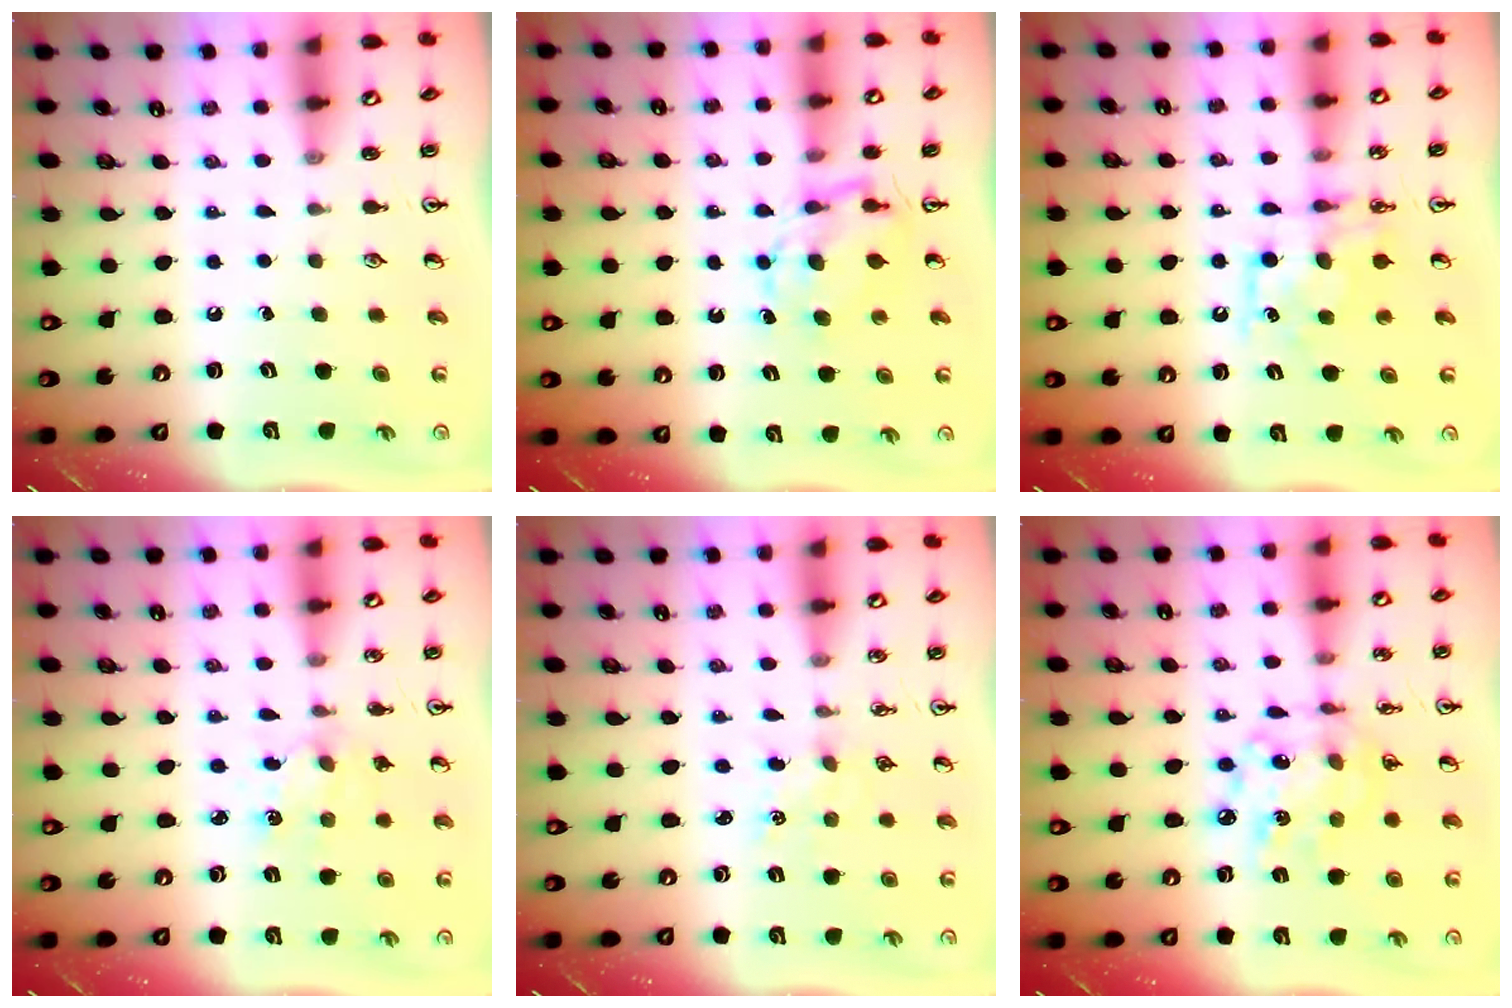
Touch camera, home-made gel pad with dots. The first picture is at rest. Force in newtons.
{"total": 6.2, "press": 6.1, "slide": 0.6}
{"total": 8.2, "press": 8.2, "slide": 0.1}
{"total": 4.1, "press": 4.1, "slide": 0.6}
{"total": 2.6, "press": 2.6, "slide": 0.4}
{"total": 11.2, "press": 11.1, "slide": 0.8}